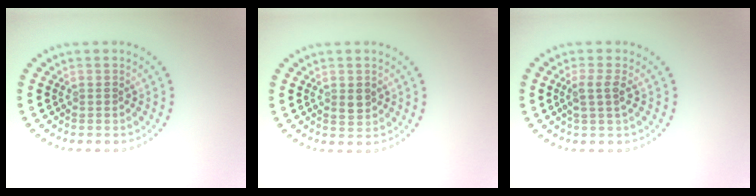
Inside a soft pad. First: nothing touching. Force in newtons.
{"total": 1.5, "press": 1.5, "slide": 0.1}
{"total": 1.7, "press": 1.4, "slide": 0.8}